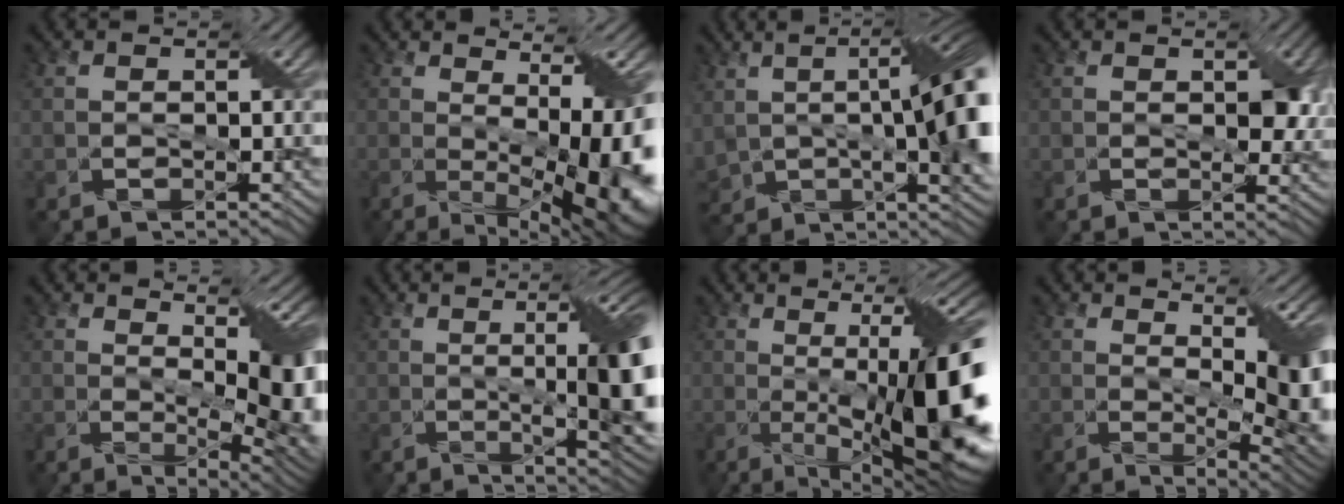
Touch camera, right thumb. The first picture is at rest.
{"total": 11.4, "force": [-0.6, 4.0, 10.7], "torque": [-0.141, -0.020, 0.008]}
{"total": 15.8, "force": [-0.1, 6.5, 14.4], "torque": [-0.247, -0.023, 0.010]}
{"total": 3.9, "force": [0.9, 2.2, 3.1], "torque": [-0.047, -0.007, 0.013]}
{"total": 10.7, "force": [1.3, 4.9, 9.5], "torque": [-0.127, -0.017, 0.035]}
{"total": 12.8, "force": [-0.4, 3.3, 12.4], "torque": [-0.153, -0.005, -0.001]}
{"total": 16.6, "force": [-1.4, 4.2, 16.0], "torque": [-0.217, -0.018, -0.011]}
{"total": 9.4, "force": [1.5, 3.7, 8.5], "torque": [-0.123, -0.013, 0.031]}